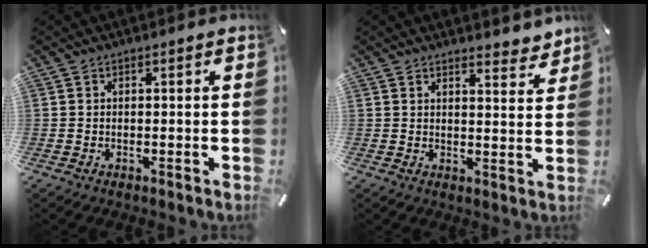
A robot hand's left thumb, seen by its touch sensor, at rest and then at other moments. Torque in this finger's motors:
{"motor_torque": [0.02, -0.04, 0.08, 0.10, -0.04]}